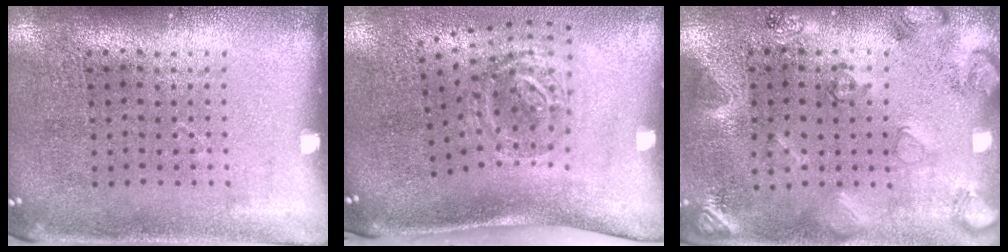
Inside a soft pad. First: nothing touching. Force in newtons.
{"total": 1.9, "press": 1.2, "slide": 1.5}
{"total": 2.2, "press": 1.9, "slide": 1.1}